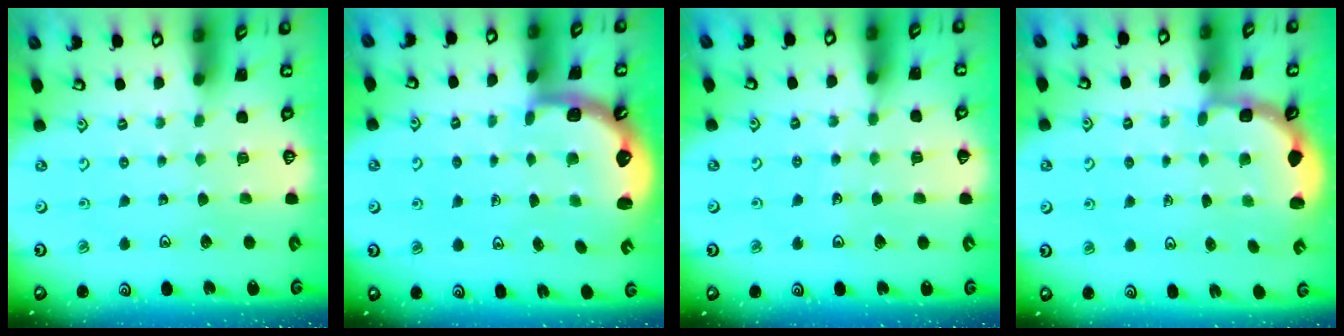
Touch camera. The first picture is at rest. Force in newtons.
{"total": 2.8, "press": 2.5, "slide": 1.2}
{"total": 3.0, "press": 3.0, "slide": 0.3}
{"total": 2.8, "press": 2.4, "slide": 1.4}